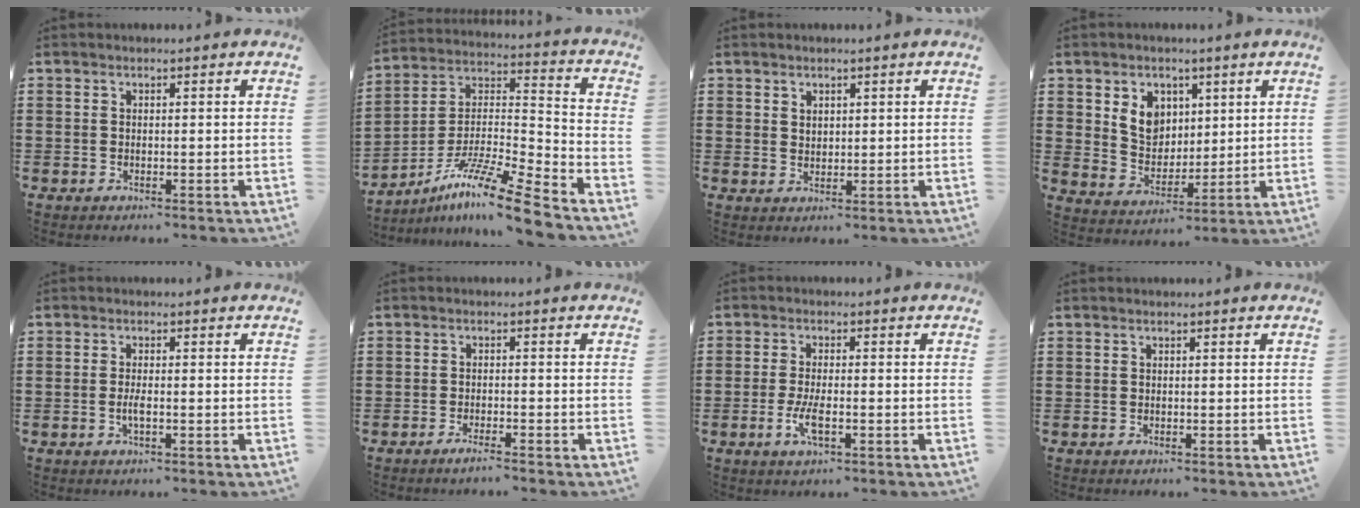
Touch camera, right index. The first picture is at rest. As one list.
[{"total": 12.7, "force": [-10.3, 0.2, 7.5], "torque": [-0.130, 0.015, -0.199]}, {"total": 1.8, "force": [1.4, 1.1, 0.3], "torque": [-0.007, 0.005, 0.027]}, {"total": 6.6, "force": [2.6, 5.5, 2.5], "torque": [-0.059, 0.012, 0.045]}, {"total": 1.7, "force": [-0.6, 0.4, 1.6], "torque": [-0.037, -0.002, -0.012]}, {"total": 1.7, "force": [-1.5, 0.0, 0.8], "torque": [-0.014, -0.002, -0.026]}, {"total": 3.9, "force": [-1.4, 0.9, 3.5], "torque": [-0.078, -0.004, -0.031]}, {"total": 0.0}]